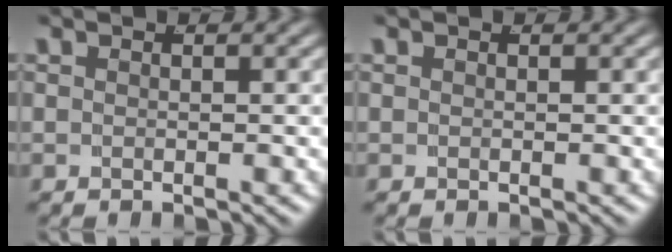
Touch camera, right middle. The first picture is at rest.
{"total": 0.0}